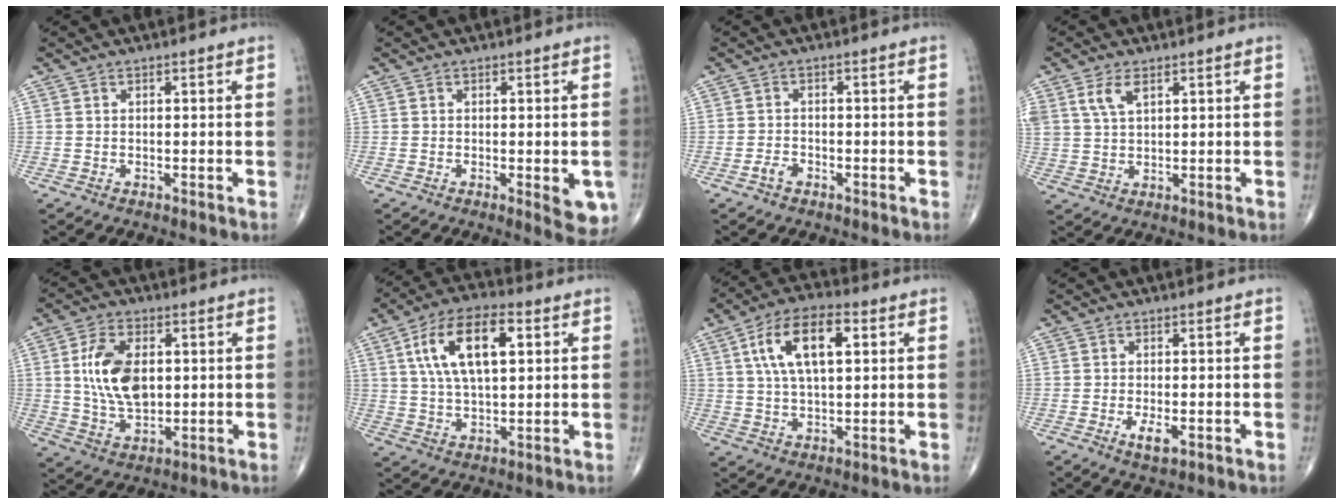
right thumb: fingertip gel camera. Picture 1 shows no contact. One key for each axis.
{"total": 5.7, "fx": -1.5, "fy": 2.0, "fz": 5.1, "tx": -0.048, "ty": -0.010, "tz": -0.015}
{"total": 2.0, "fx": -1.2, "fy": 1.2, "fz": 1.0, "tx": -0.017, "ty": 0.008, "tz": -0.023}
{"total": 4.9, "fx": 2.4, "fy": 2.4, "fz": 3.4, "tx": -0.067, "ty": -0.004, "tz": 0.054}
{"total": 12.0, "fx": 1.7, "fy": 7.0, "fz": 9.6, "tx": -0.172, "ty": -0.007, "tz": 0.037}
{"total": 14.8, "fx": 4.4, "fy": 6.8, "fz": 12.4, "tx": -0.220, "ty": 0.009, "tz": 0.079}
{"total": 13.2, "fx": 4.0, "fy": 6.1, "fz": 11.1, "tx": -0.196, "ty": 0.010, "tz": 0.068}
{"total": 3.3, "fx": -1.1, "fy": 1.4, "fz": 2.8, "tx": -0.051, "ty": -0.005, "tz": -0.016}